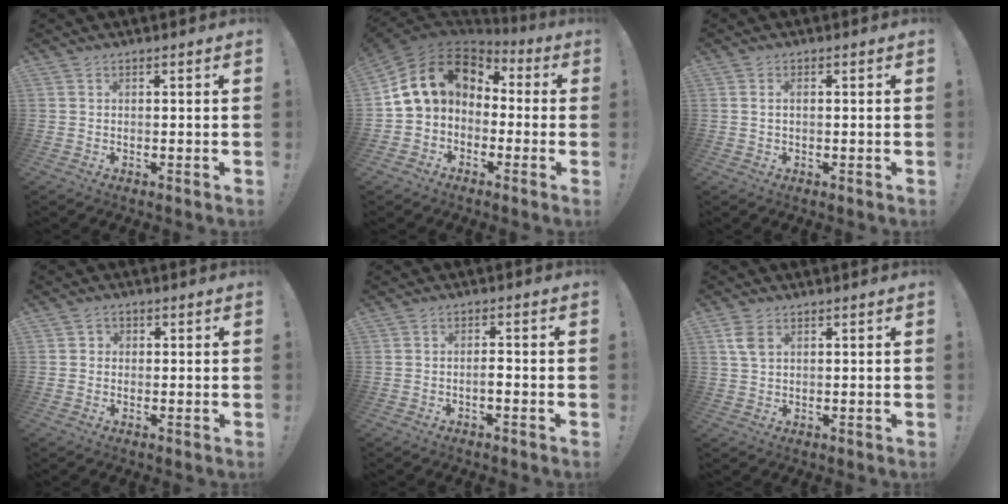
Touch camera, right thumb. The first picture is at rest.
{"total": 14.0, "force": [3.8, 10.4, 8.6], "torque": [-0.152, -0.003, 0.068]}
{"total": 1.4, "force": [0.1, 0.8, 1.1], "torque": [-0.014, 0.002, -0.001]}
{"total": 1.7, "force": [-0.4, 1.6, 0.5], "torque": [-0.005, 0.005, -0.007]}
{"total": 2.3, "force": [-1.0, 0.6, 2.0], "torque": [-0.032, 0.003, -0.017]}
{"total": 4.6, "force": [1.9, 2.8, 3.2], "torque": [-0.051, -0.002, 0.035]}